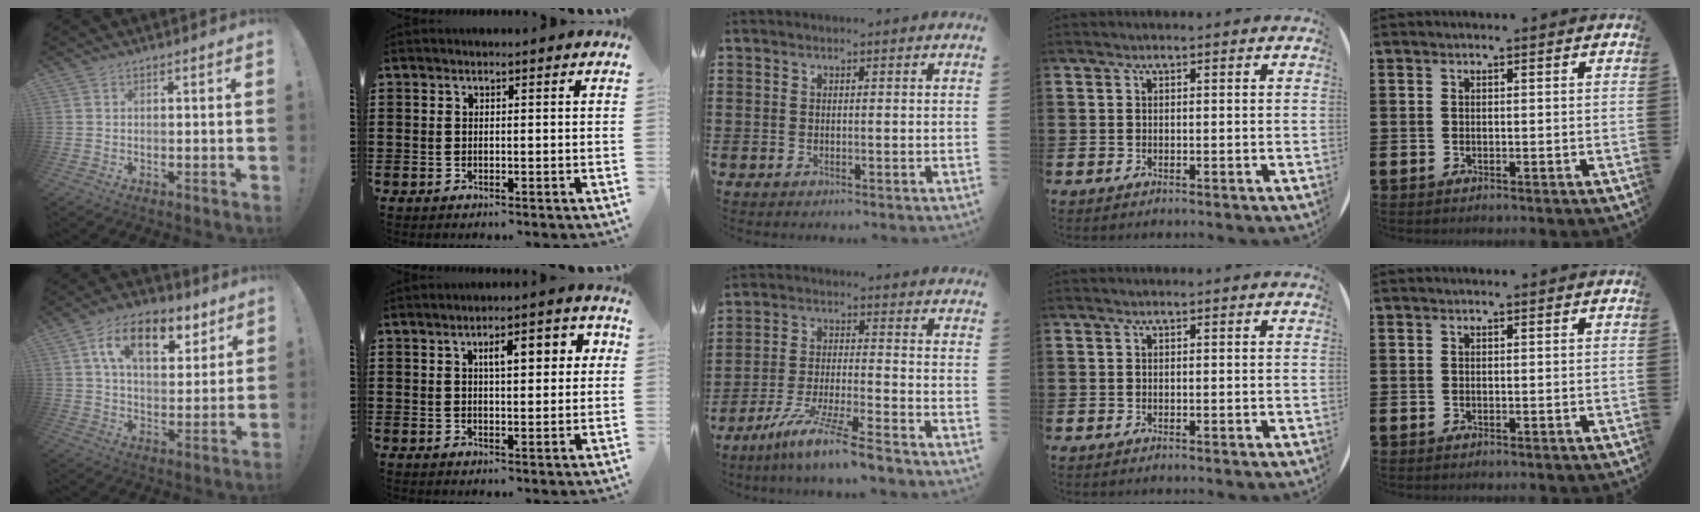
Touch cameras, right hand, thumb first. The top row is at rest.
{"thumb": {"total": 15.8, "force": [7.7, 8.4, 10.9], "torque": [-0.167, -0.023, 0.131]}, "index": {"total": 5.3, "force": [1.6, 1.9, 4.7], "torque": [-0.072, 0.002, 0.019]}, "middle": {"total": 8.5, "force": [-7.2, -0.7, 4.5], "torque": [-0.093, -0.012, -0.142]}}